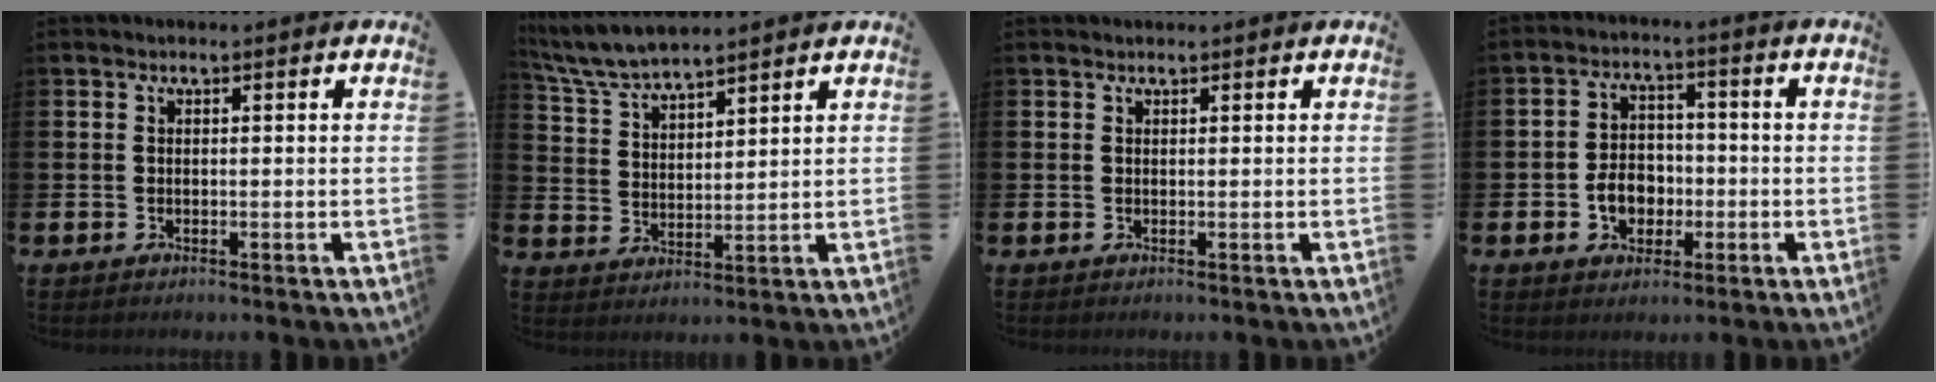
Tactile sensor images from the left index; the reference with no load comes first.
{"total": 5.8, "force": [5.6, 0.6, 1.3], "torque": [-0.050, -0.026, 0.102]}
{"total": 0.0}
{"total": 5.1, "force": [-2.0, 3.9, 2.6], "torque": [-0.033, 0.003, -0.045]}